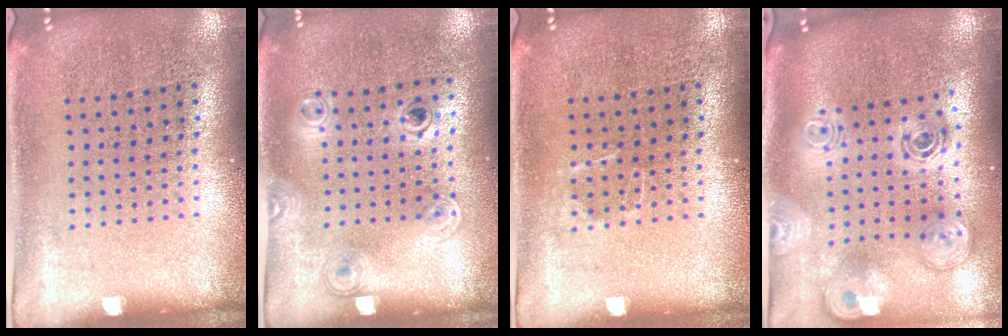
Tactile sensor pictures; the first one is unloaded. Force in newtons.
{"total": 1.1, "press": 0.9, "slide": 0.6}
{"total": 0.6, "press": 0.6, "slide": 0.2}
{"total": 2.8, "press": 2.0, "slide": 2.0}